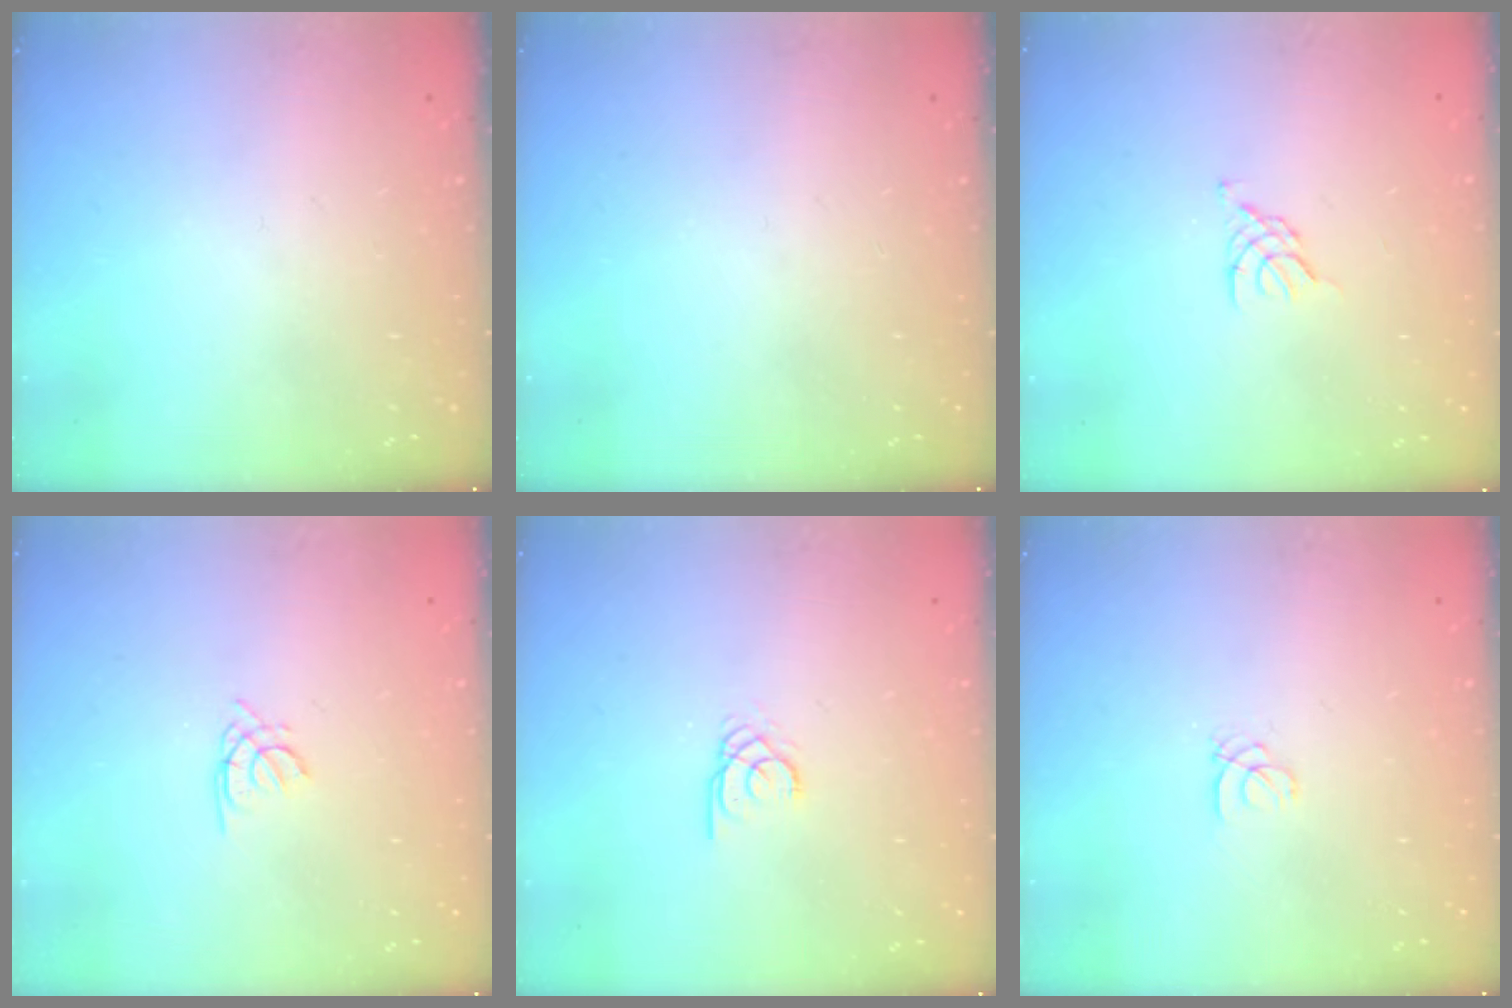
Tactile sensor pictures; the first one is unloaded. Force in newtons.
{"total": 0.0}
{"total": 3.3, "press": 3.2, "slide": 0.7}
{"total": 1.3, "press": 1.2, "slide": 0.4}
{"total": 1.9, "press": 1.9, "slide": 0.0}
{"total": 1.0, "press": 1.0, "slide": 0.1}